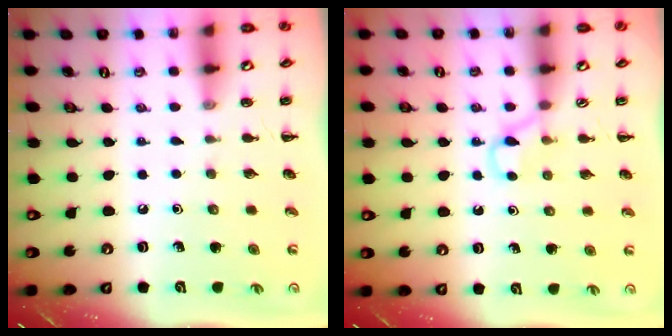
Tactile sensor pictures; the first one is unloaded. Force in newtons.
{"total": 2.7, "press": 2.4, "slide": 1.1}